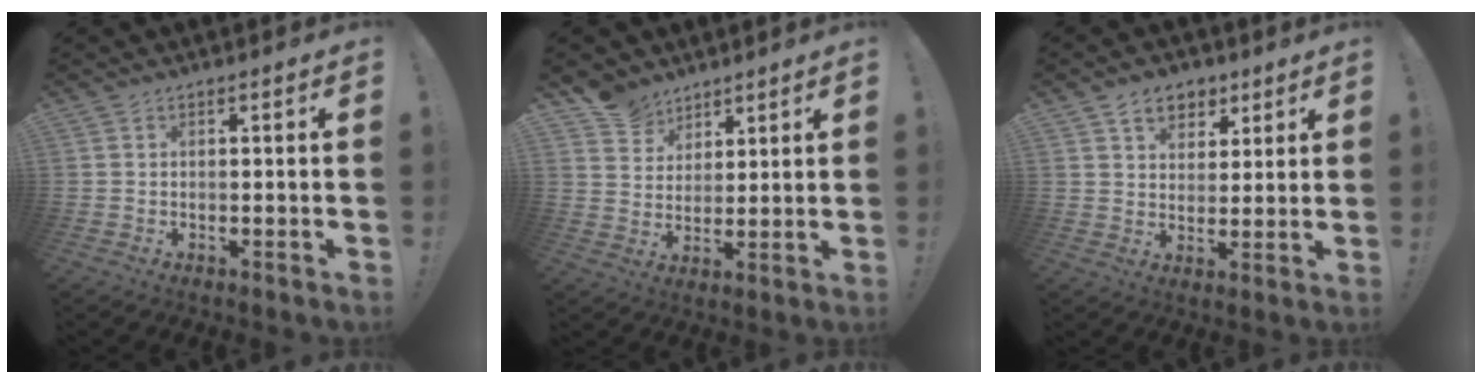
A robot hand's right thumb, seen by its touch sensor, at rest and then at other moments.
{"total": 8.6, "force": [6.7, 5.4, 0.7], "torque": [-0.017, -0.049, 0.133]}
{"total": 8.3, "force": [4.7, 6.1, 3.0], "torque": [-0.037, -0.023, 0.090]}